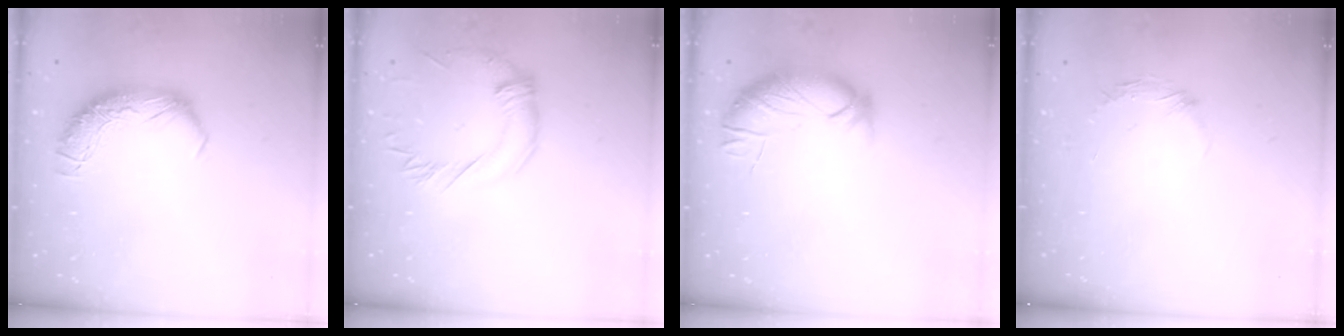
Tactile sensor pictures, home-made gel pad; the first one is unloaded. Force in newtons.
{"total": 1.3, "press": 0.2, "slide": 1.2}
{"total": 3.7, "press": 3.1, "slide": 2.0}
{"total": 5.9, "press": 5.8, "slide": 1.0}